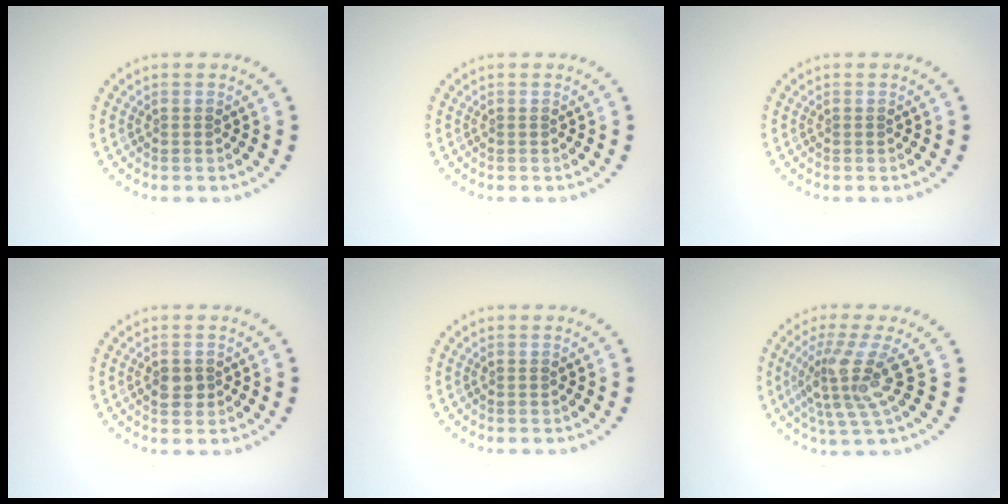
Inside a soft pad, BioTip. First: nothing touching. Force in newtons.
{"total": 0.0}
{"total": 0.0}
{"total": 1.8, "press": 1.8, "slide": 0.3}
{"total": 0.0}
{"total": 4.6, "press": 3.2, "slide": 3.3}